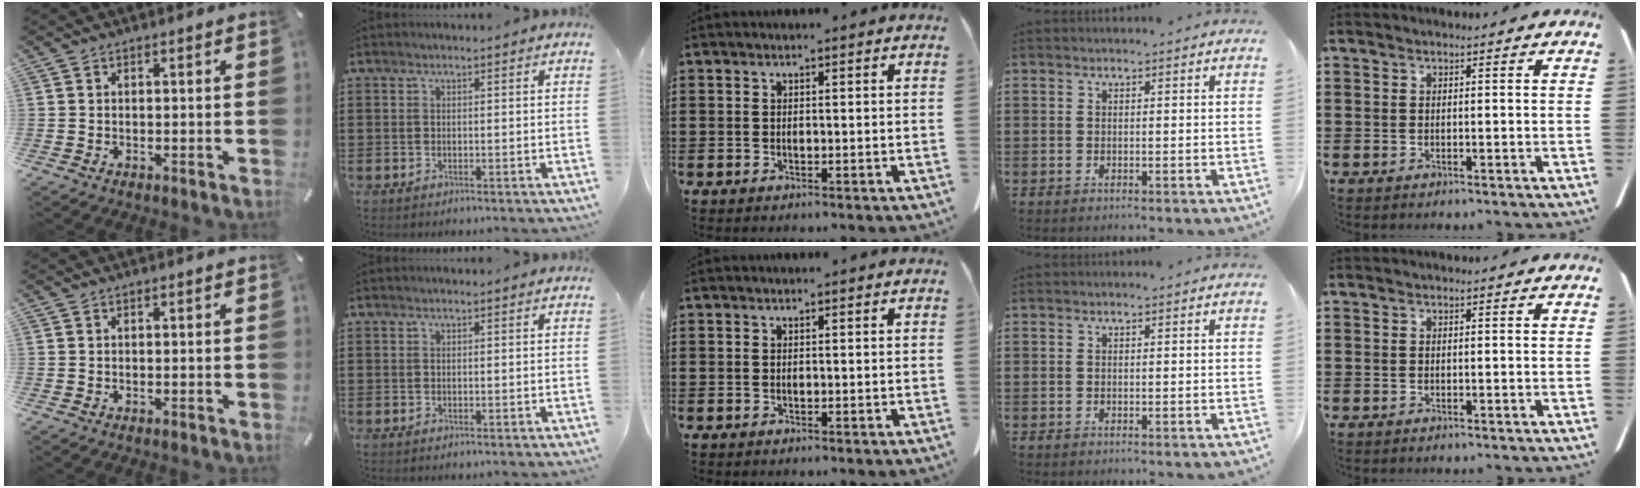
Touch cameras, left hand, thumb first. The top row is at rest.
{}